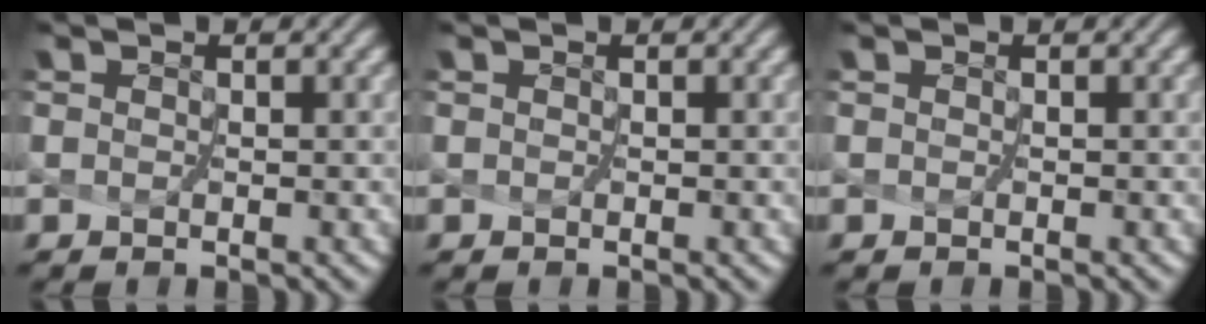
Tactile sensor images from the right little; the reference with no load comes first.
{"total": 0.0}
{"total": 0.0}